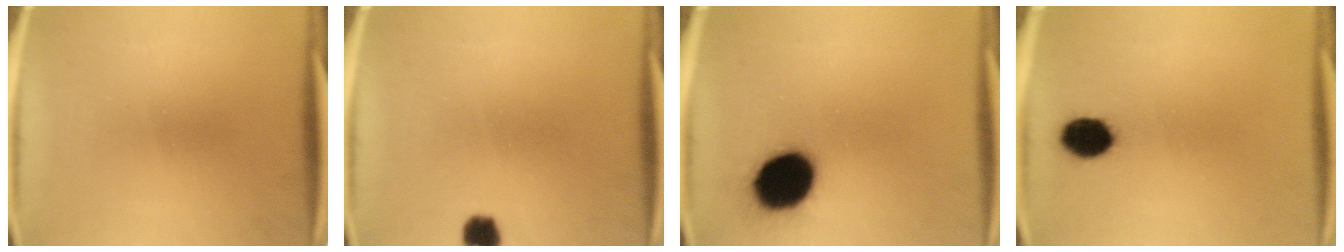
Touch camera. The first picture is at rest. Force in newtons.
{"total": 3.5}
{"total": 17.6}
{"total": 7.0}